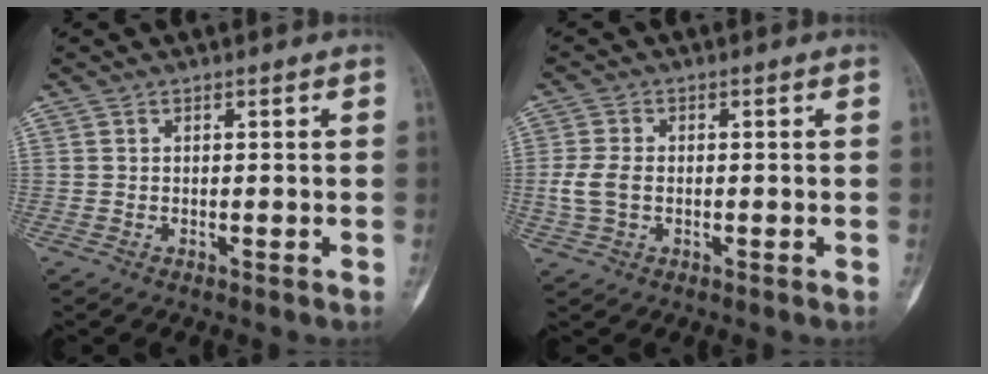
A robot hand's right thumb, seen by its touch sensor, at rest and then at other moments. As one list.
[{"total": 4.7, "force": [-0.4, 3.1, 3.4], "torque": [-0.081, 0.007, -0.009]}]